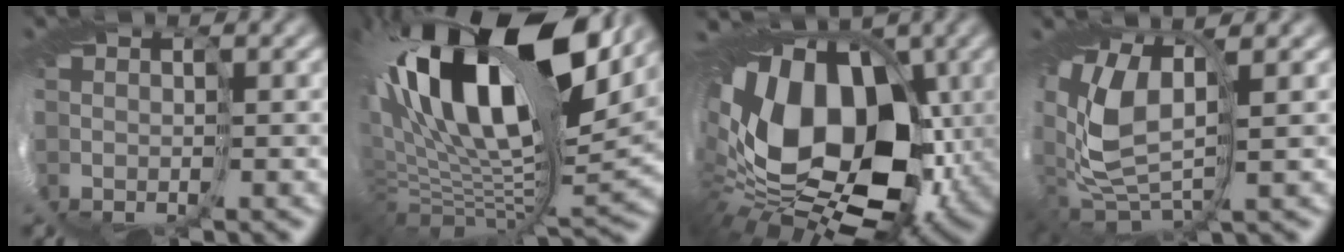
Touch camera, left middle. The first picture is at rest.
{"total": 17.1, "force": [7.3, 7.2, 13.8], "torque": [-0.263, 0.011, 0.130]}
{"total": 16.1, "force": [0.8, 11.4, 11.3], "torque": [-0.213, -0.020, 0.018]}
{"total": 8.5, "force": [2.1, 5.1, 6.4], "torque": [-0.174, -0.029, 0.052]}